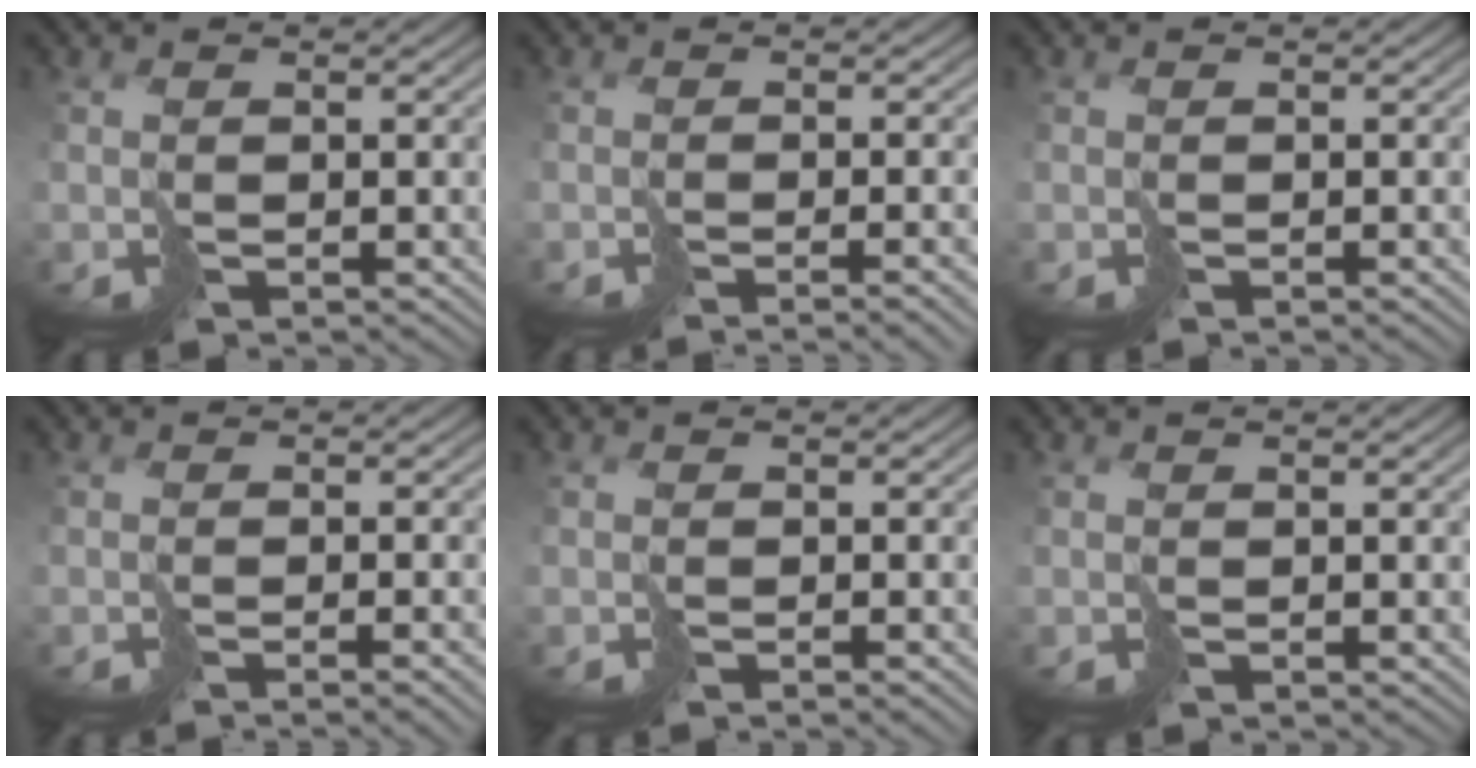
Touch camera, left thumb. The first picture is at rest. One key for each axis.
{"total": 5.4, "fx": -2.5, "fy": 1.1, "fz": 4.6, "tx": -0.052, "ty": -0.005, "tz": -0.030}
{"total": 0.6, "fx": -0.3, "fy": -0.1, "fz": 0.5, "tx": -0.005, "ty": 0.002, "tz": -0.009}
{"total": 4.3, "fx": -1.5, "fy": 1.1, "fz": 3.9, "tx": -0.041, "ty": -0.004, "tz": -0.020}
{"total": 0.8, "fx": -0.3, "fy": 0.0, "fz": 0.8, "tx": -0.007, "ty": 0.001, "tz": -0.012}
{"total": 1.0, "fx": 0.3, "fy": 0.1, "fz": 0.9, "tx": -0.015, "ty": 0.000, "tz": 0.004}